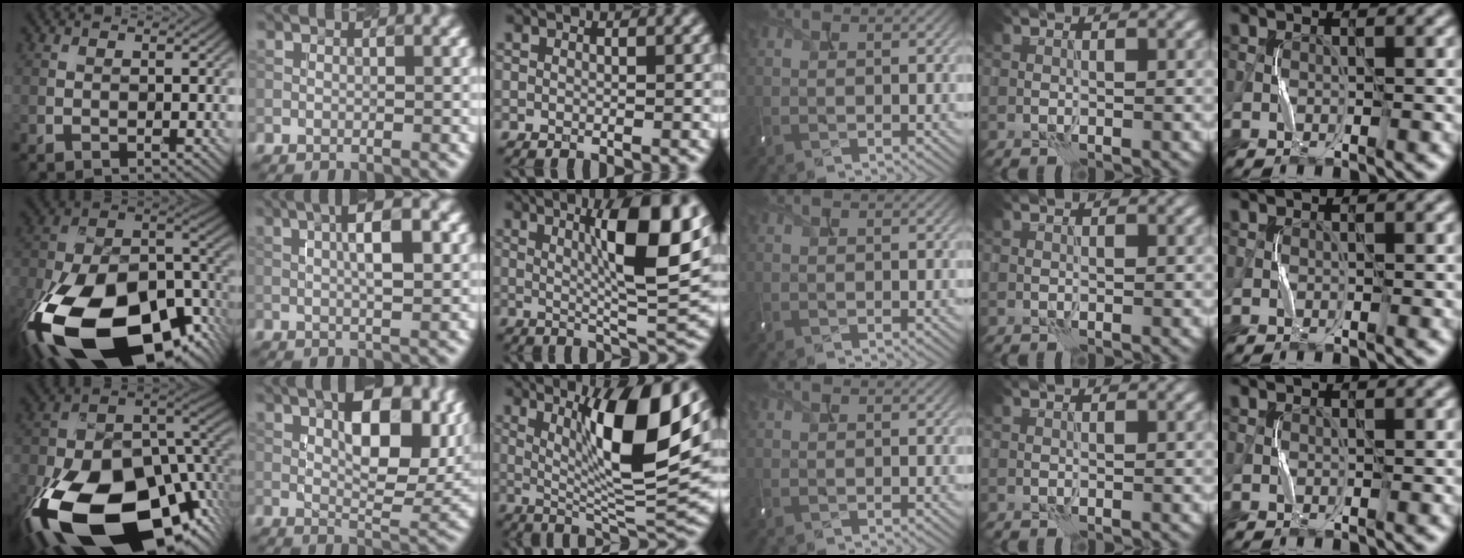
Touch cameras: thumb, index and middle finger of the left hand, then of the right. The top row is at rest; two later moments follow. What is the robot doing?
{"motion": "shake", "object": "tambourine"}